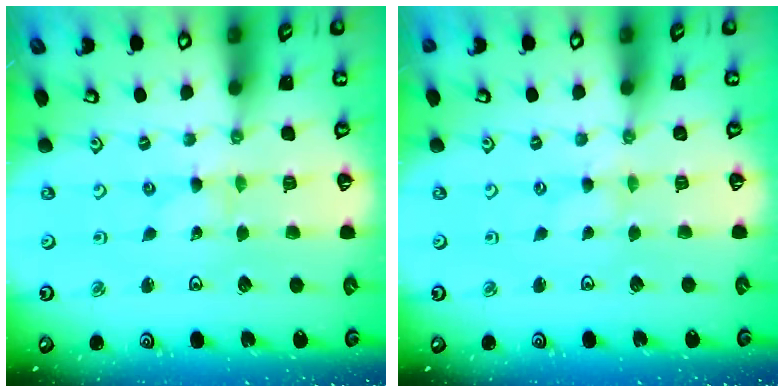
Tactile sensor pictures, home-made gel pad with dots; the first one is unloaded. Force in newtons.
{"total": 0.0}